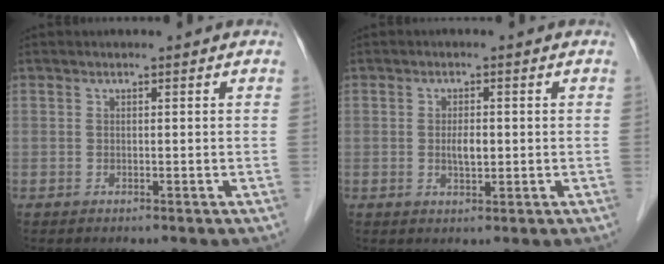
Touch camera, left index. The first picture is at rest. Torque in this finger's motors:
{"motor_torque": [0.62, 0.23, 0.08, 0.04]}